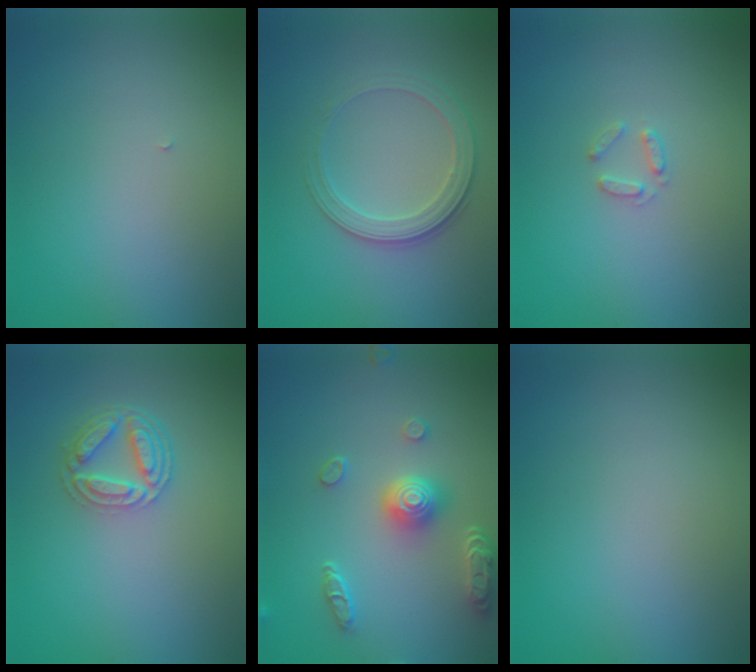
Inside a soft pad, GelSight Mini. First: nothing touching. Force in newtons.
{"total": 2.8, "press": 2.7, "slide": 0.8}
{"total": 1.1, "press": 1.1, "slide": 0.2}
{"total": 4.3, "press": 3.3, "slide": 2.8}
{"total": 4.8, "press": 4.0, "slide": 2.7}
{"total": 0.0}